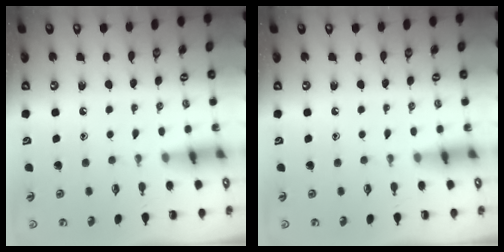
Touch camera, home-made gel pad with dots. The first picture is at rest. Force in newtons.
{"total": 0.0}